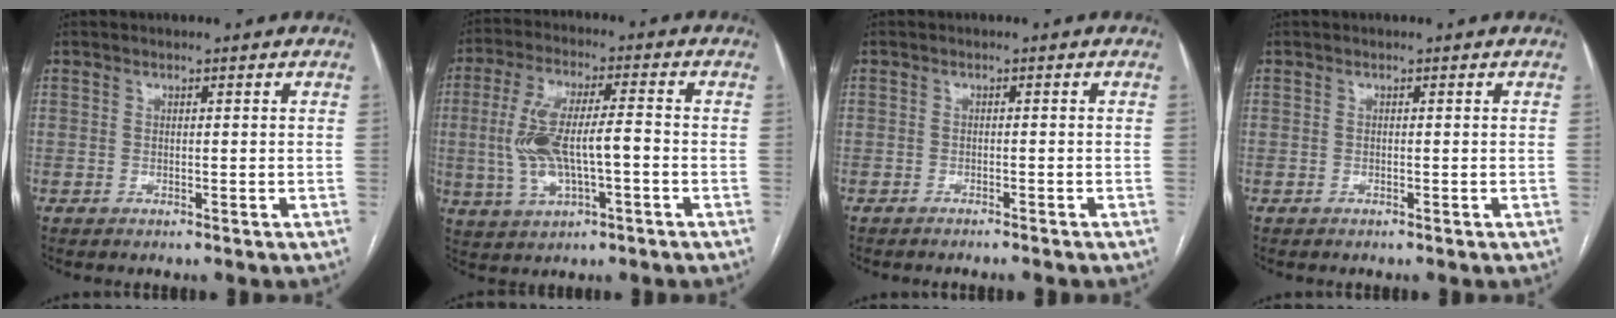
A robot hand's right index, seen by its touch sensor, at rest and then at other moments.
{"total": 11.2, "force": [-1.5, 3.5, 10.5], "torque": [-0.220, 0.015, -0.019]}
{"total": 2.5, "force": [-2.4, 0.2, 0.8], "torque": [-0.012, -0.003, -0.028]}
{"total": 0.0}